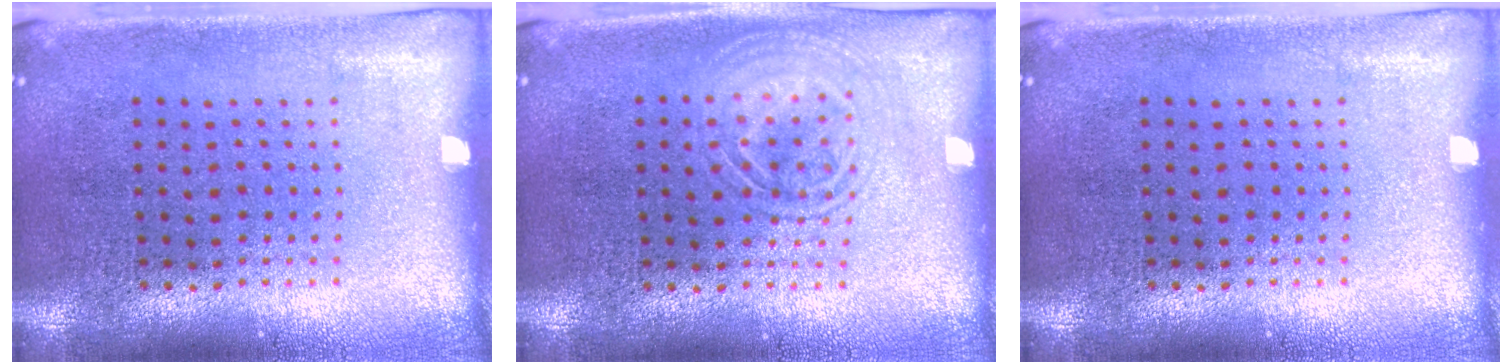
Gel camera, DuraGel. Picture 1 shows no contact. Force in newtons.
{"total": 1.3, "press": 1.3, "slide": 0.2}
{"total": 0.0}